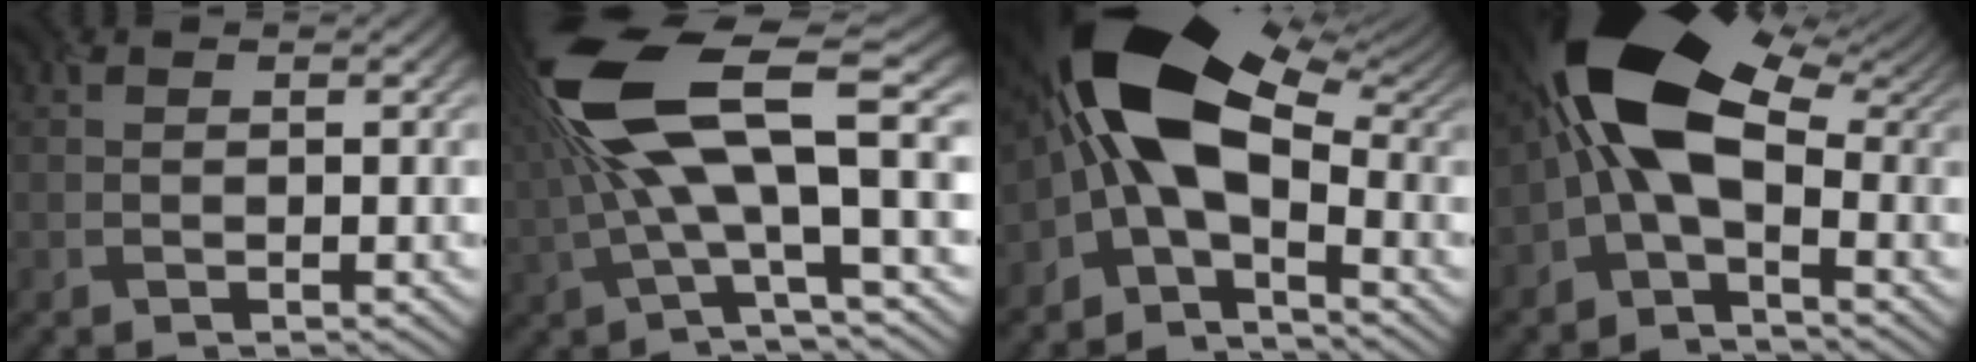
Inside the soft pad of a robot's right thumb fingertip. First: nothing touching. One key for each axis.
{"total": 14.1, "fx": 2.1, "fy": 4.5, "fz": 13.2, "tx": -0.280, "ty": -0.006, "tz": 0.046}
{"total": 13.8, "fx": -1.2, "fy": 7.4, "fz": 11.5, "tx": -0.198, "ty": 0.002, "tz": -0.037}
{"total": 13.4, "fx": 0.3, "fy": 6.8, "fz": 11.6, "tx": -0.217, "ty": 0.013, "tz": -0.019}